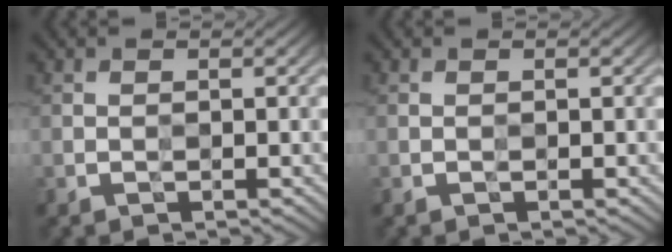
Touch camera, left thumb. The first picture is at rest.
{"total": 0.0}